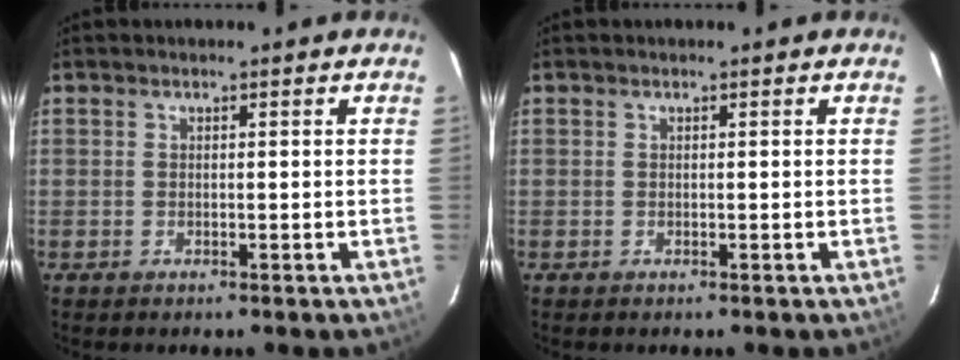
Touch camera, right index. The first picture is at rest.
{"total": 0.0}